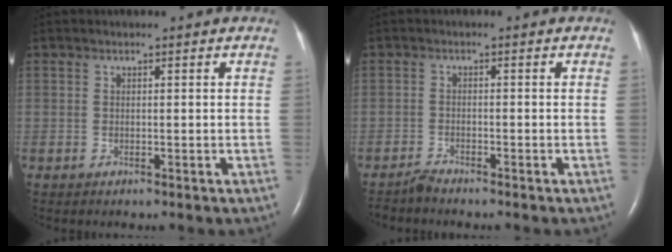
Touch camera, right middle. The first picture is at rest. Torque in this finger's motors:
{"motor_torque": [0.34, -0.36, 0.02, -0.01]}